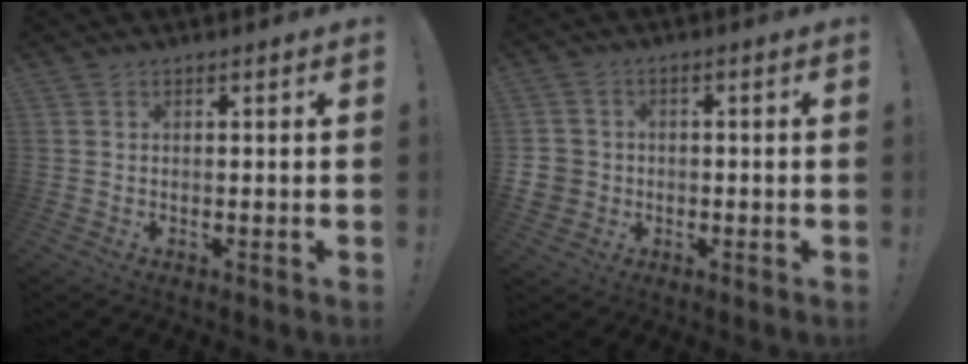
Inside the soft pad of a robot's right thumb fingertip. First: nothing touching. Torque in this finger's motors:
{"motor_torque": [0.04, 0.09, 0.09, -0.20, -0.01]}